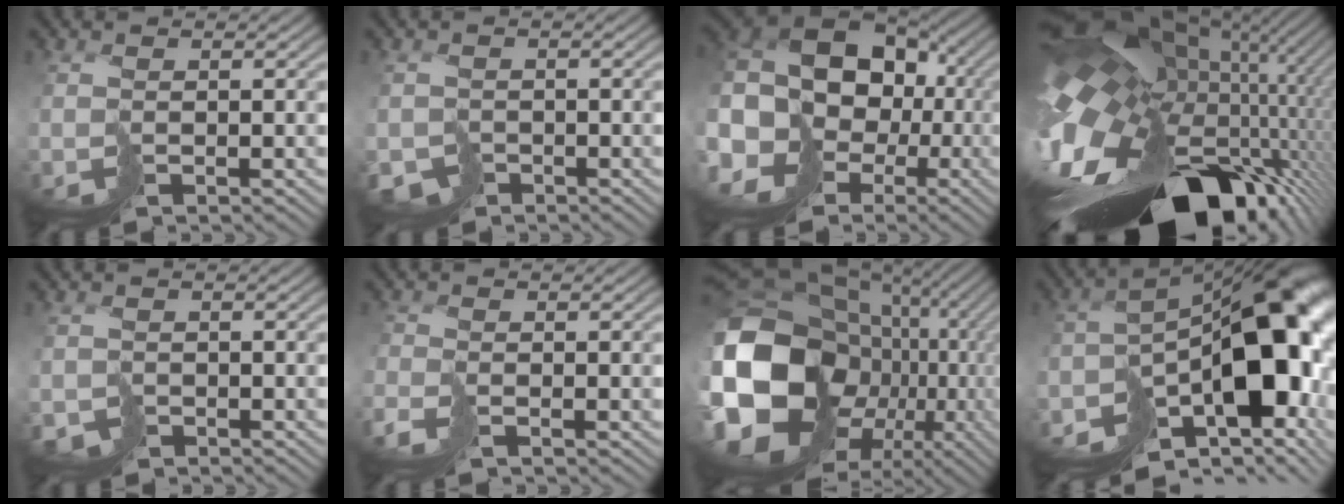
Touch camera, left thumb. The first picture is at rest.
{"total": 2.4, "force": [-1.9, 1.4, 0.6], "torque": [-0.007, -0.006, -0.034]}
{"total": 19.6, "force": [0.5, 15.1, 12.6], "torque": [-0.289, -0.003, 0.009]}
{"total": 18.0, "force": [-0.4, 10.7, 14.6], "torque": [-0.287, -0.054, 0.019]}
{"total": 1.4, "force": [-1.2, 0.8, 0.1], "torque": [0.004, -0.005, -0.022]}
{"total": 1.7, "force": [-1.4, -1.0, -0.1], "torque": [0.009, 0.001, -0.032]}
{"total": 20.6, "force": [-2.1, 16.4, 12.3], "torque": [-0.312, -0.030, 0.003]}
{"total": 15.6, "force": [-4.8, 8.2, 12.4], "torque": [-0.160, -0.024, -0.056]}